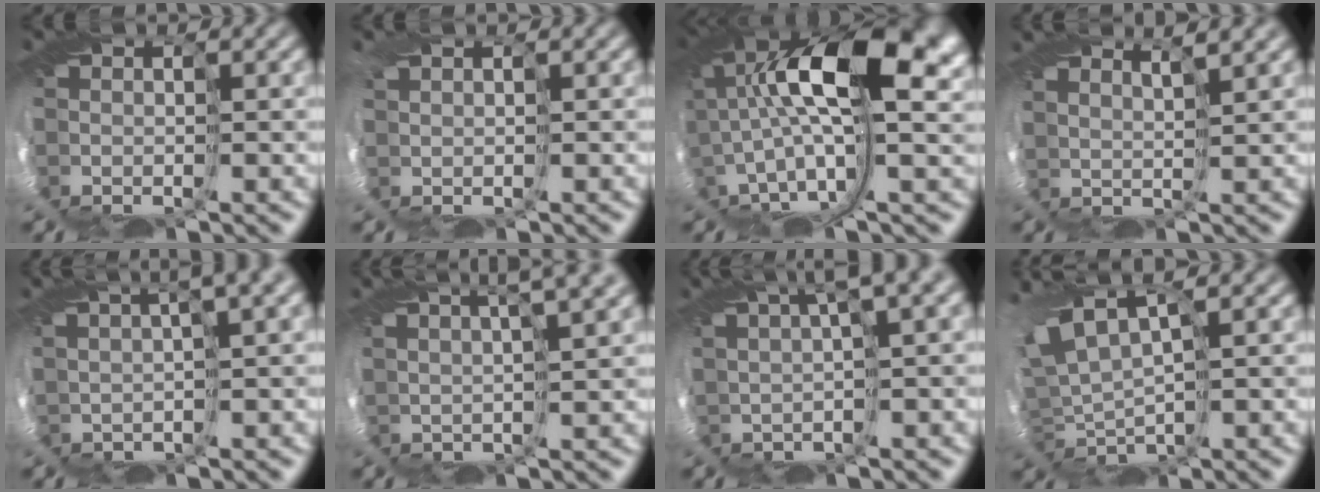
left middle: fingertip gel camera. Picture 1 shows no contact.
{"total": 2.5, "force": [0.5, -2.0, -1.3], "torque": [0.022, -0.001, 0.005]}
{"total": 12.3, "force": [2.9, 3.3, 11.5], "torque": [-0.215, 0.000, 0.053]}
{"total": 3.5, "force": [1.6, -2.8, -1.4], "torque": [0.041, 0.005, 0.007]}
{"total": 4.1, "force": [2.7, -0.9, 2.9], "torque": [-0.018, 0.022, 0.033]}
{"total": 4.6, "force": [3.8, -1.1, 2.3], "torque": [-0.003, 0.038, 0.029]}
{"total": 4.1, "force": [2.6, -1.5, 2.8], "torque": [-0.031, 0.012, 0.050]}
{"total": 2.5, "force": [1.5, -0.3, 2.1], "torque": [-0.061, -0.004, 0.021]}